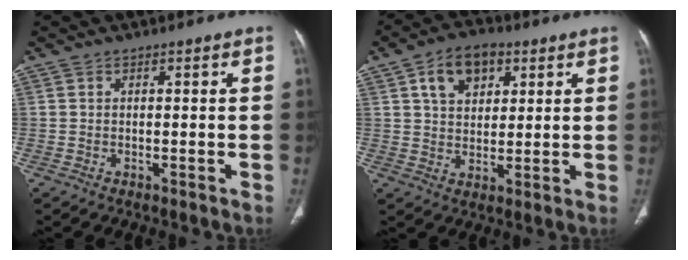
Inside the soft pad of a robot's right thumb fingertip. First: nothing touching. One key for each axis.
{"total": 9.4, "fx": 4.0, "fy": 6.1, "fz": 5.9, "tx": -0.069, "ty": -0.006, "tz": 0.064}